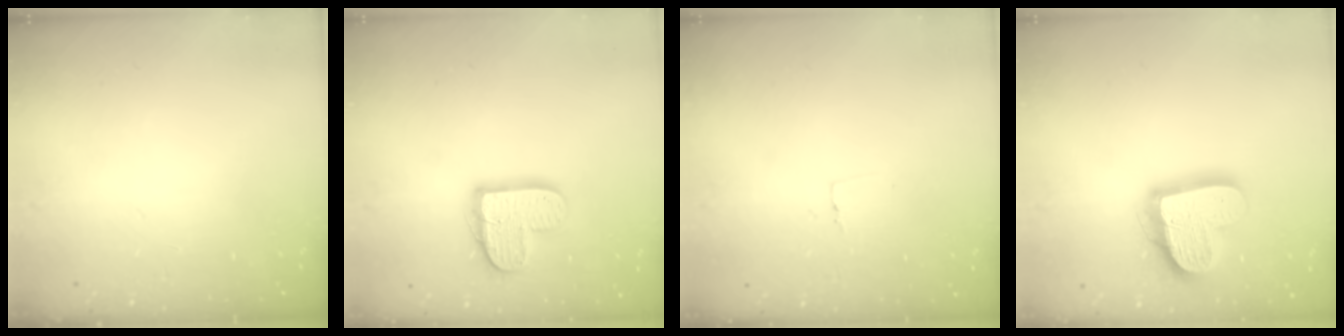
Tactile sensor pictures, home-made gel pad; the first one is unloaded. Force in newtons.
{"total": 12.9, "press": 12.9, "slide": 0.9}
{"total": 2.3, "press": 2.3, "slide": 0.1}
{"total": 18.3, "press": 18.3, "slide": 1.6}